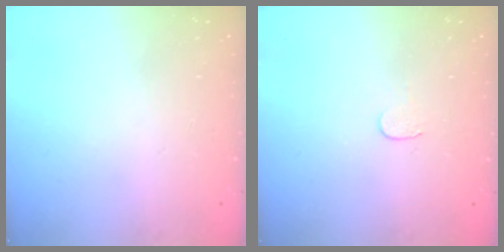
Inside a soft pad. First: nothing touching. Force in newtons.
{"total": 3.7, "press": 3.7, "slide": 0.4}